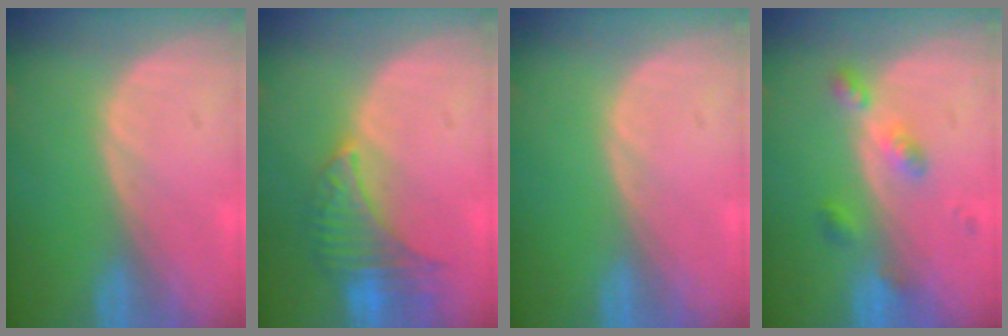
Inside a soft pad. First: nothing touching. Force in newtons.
{"total": 7.0, "press": 6.8, "slide": 1.5}
{"total": 0.0}
{"total": 4.7, "press": 4.2, "slide": 2.0}